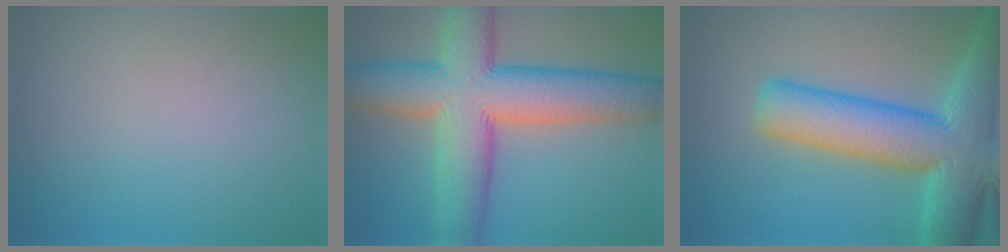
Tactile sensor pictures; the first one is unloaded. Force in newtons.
{"total": 12.3, "press": 12.3, "slide": 0.6}
{"total": 11.1, "press": 11.1, "slide": 0.6}